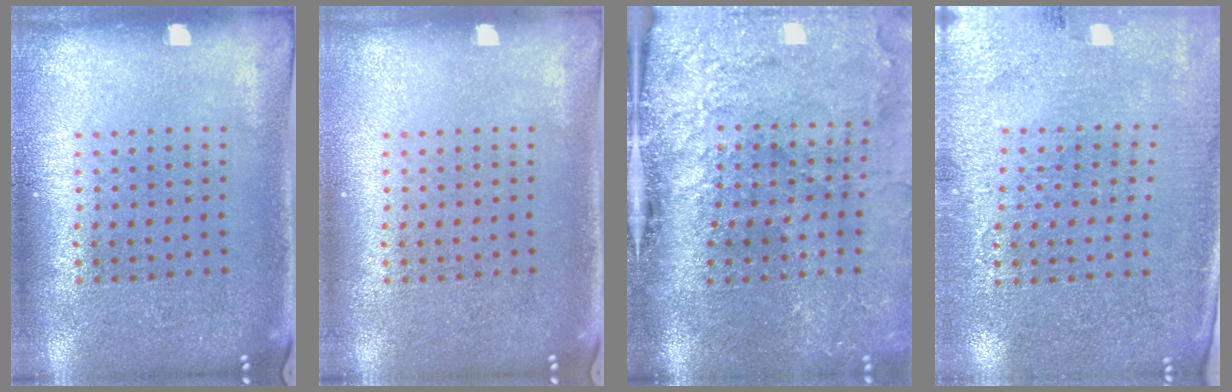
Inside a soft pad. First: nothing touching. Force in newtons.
{"total": 0.0}
{"total": 4.7, "press": 3.6, "slide": 3.0}
{"total": 3.0, "press": 2.9, "slide": 0.8}